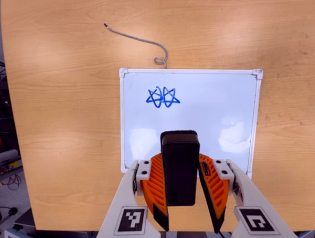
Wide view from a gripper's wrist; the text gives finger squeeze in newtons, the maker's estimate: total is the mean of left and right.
{"total": 6.6, "left": 5.8, "right": 7.5}